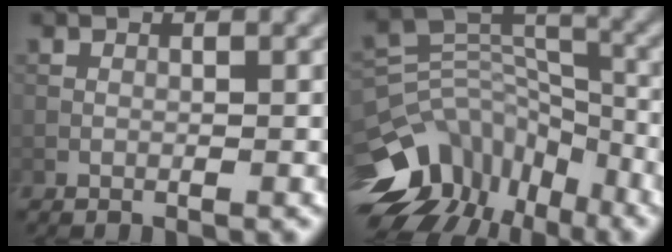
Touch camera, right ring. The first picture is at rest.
{"total": 11.1, "force": [-6.4, 7.2, 5.5], "torque": [-0.101, 0.033, -0.109]}